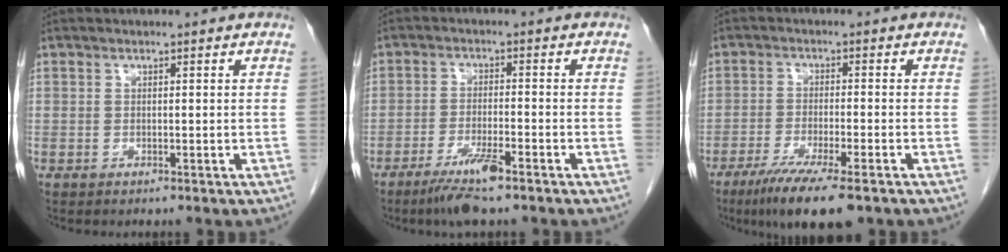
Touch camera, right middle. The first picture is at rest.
{"total": 6.2, "force": [-4.2, 0.3, 4.6], "torque": [-0.090, -0.013, -0.075]}
{"total": 10.0, "force": [-6.9, 0.9, 7.2], "torque": [-0.117, -0.023, -0.107]}